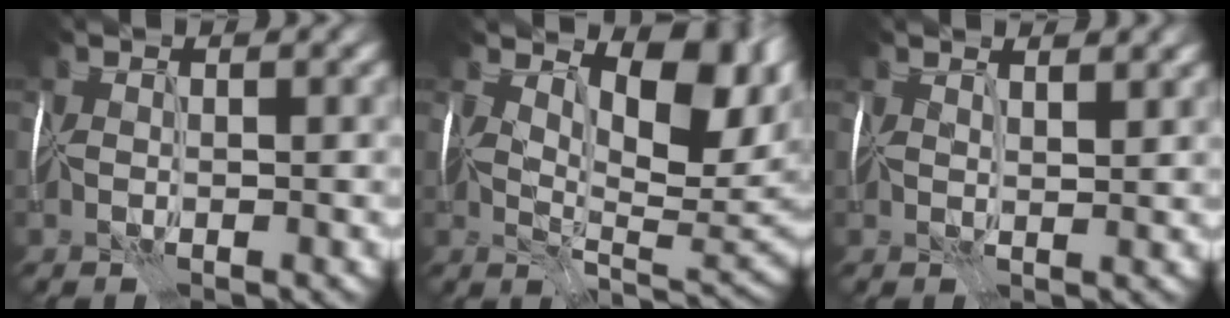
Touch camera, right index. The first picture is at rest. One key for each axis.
{"total": 9.0, "fx": 3.3, "fy": 4.3, "fz": 7.2, "tx": -0.114, "ty": -0.011, "tz": 0.055}
{"total": 2.1, "fx": 1.6, "fy": 0.4, "fz": 1.2, "tx": -0.015, "ty": 0.005, "tz": 0.015}